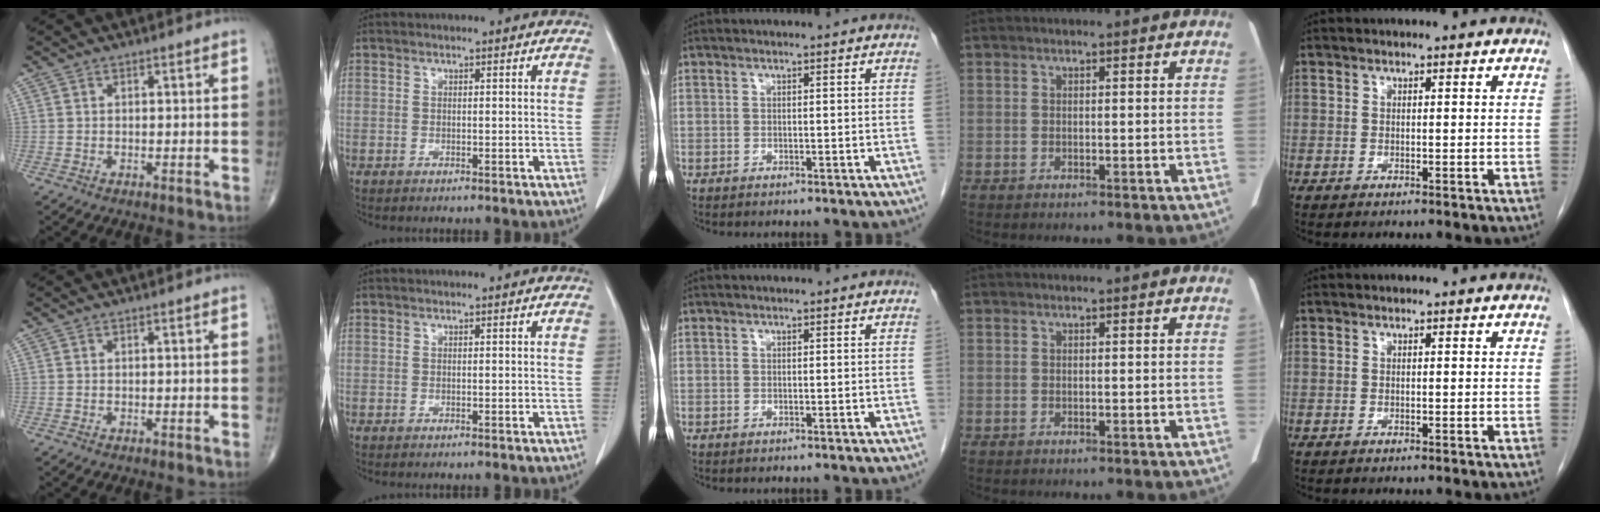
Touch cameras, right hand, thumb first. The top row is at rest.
{}